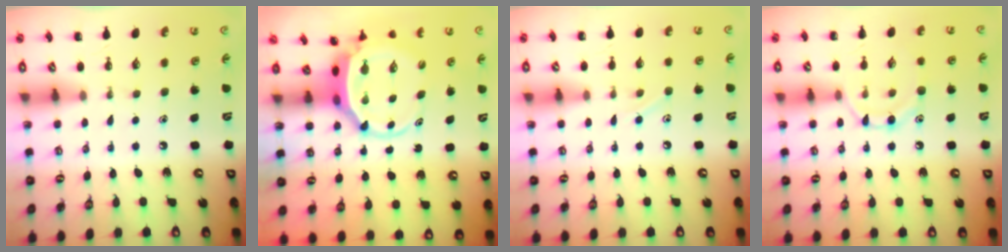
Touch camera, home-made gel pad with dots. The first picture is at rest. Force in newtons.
{"total": 5.1, "press": 5.0, "slide": 1.0}
{"total": 4.5, "press": 4.3, "slide": 1.1}
{"total": 9.1, "press": 9.0, "slide": 1.0}